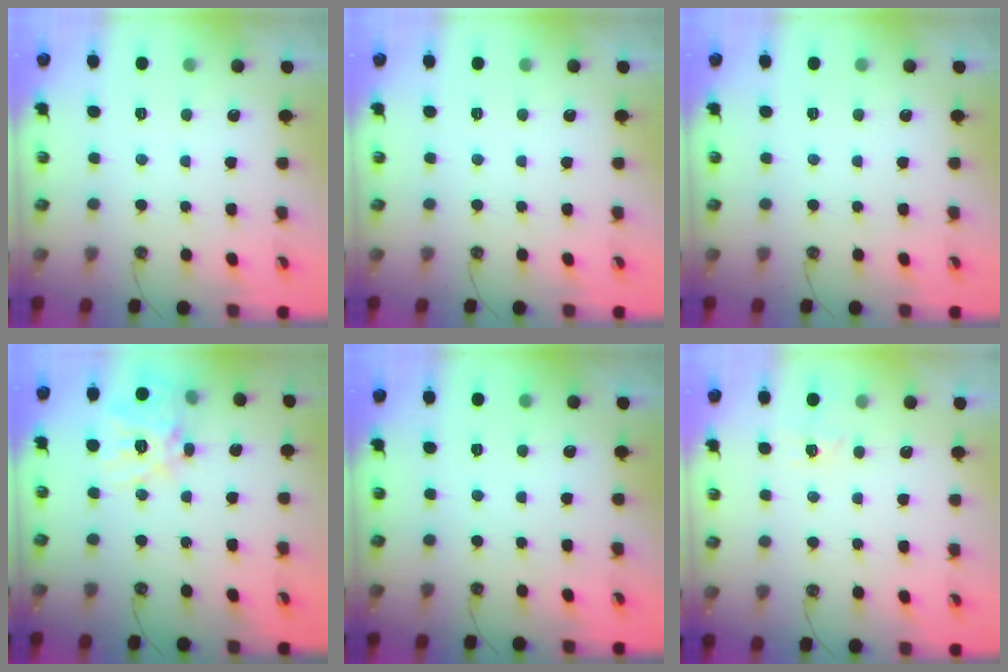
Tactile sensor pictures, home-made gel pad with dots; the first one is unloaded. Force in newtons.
{"total": 0.0}
{"total": 0.0}
{"total": 15.4, "press": 15.2, "slide": 2.1}
{"total": 0.0}
{"total": 4.4, "press": 4.4, "slide": 0.5}